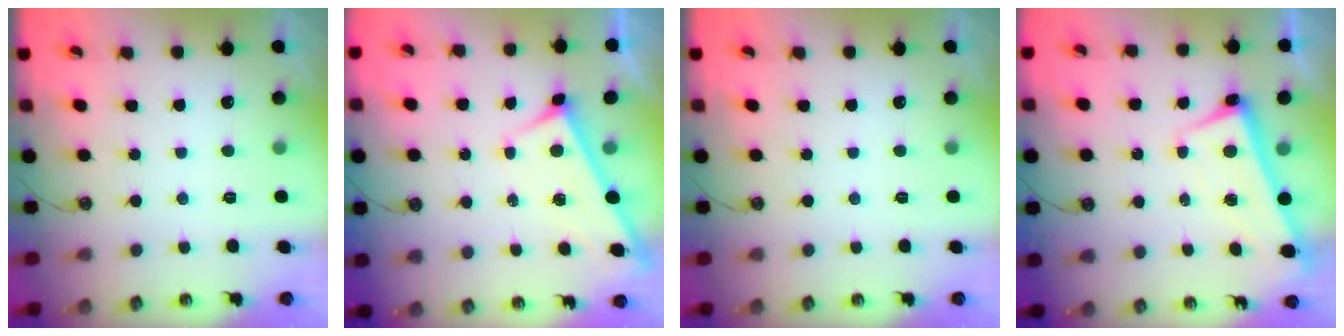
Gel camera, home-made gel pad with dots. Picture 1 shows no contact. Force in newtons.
{"total": 3.1, "press": 3.1, "slide": 0.3}
{"total": 0.0}
{"total": 2.5, "press": 2.4, "slide": 0.6}